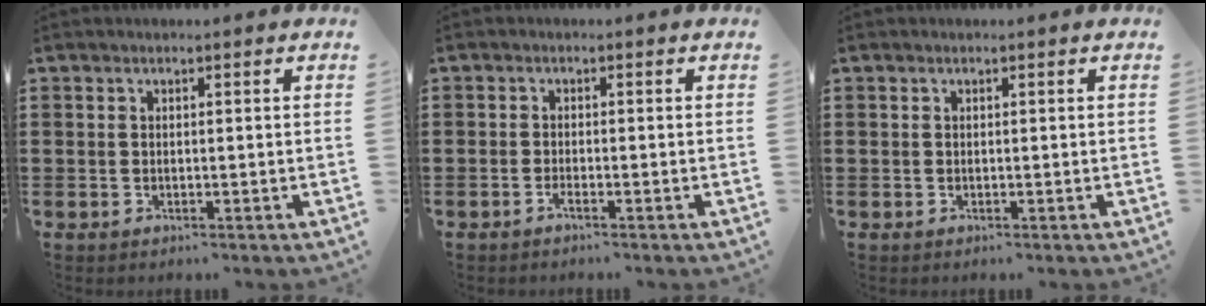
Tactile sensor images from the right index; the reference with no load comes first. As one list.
[{"total": 0.8, "force": [-0.7, -0.1, 0.4], "torque": [-0.008, -0.001, -0.013]}, {"total": 0.0}]